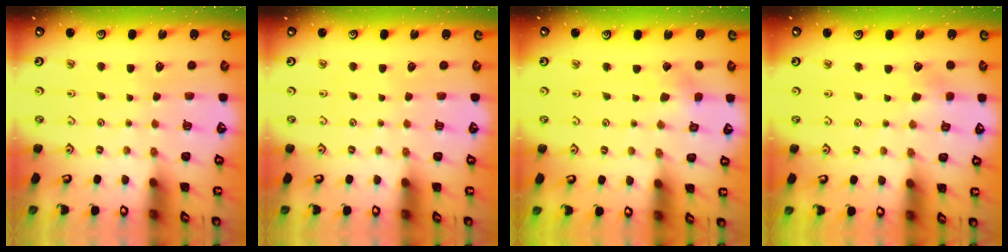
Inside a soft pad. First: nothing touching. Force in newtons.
{"total": 0.0}
{"total": 2.2, "press": 2.2, "slide": 0.2}
{"total": 2.9, "press": 2.9, "slide": 0.4}